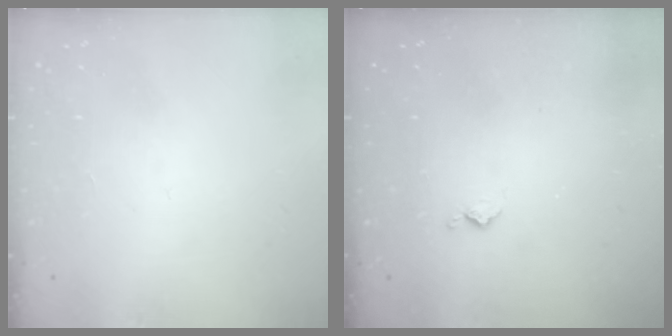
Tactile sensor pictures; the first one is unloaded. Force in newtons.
{"total": 4.2, "press": 4.2, "slide": 0.4}